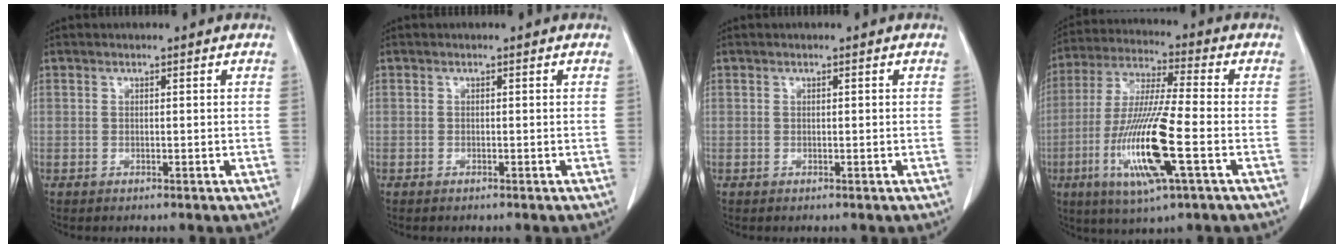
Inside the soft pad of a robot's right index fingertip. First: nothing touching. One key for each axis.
{"total": 0.0}
{"total": 0.0}
{"total": 15.7, "fx": -4.8, "fy": 0.8, "fz": 15.0, "tx": -0.309, "ty": -0.021, "tz": -0.090}